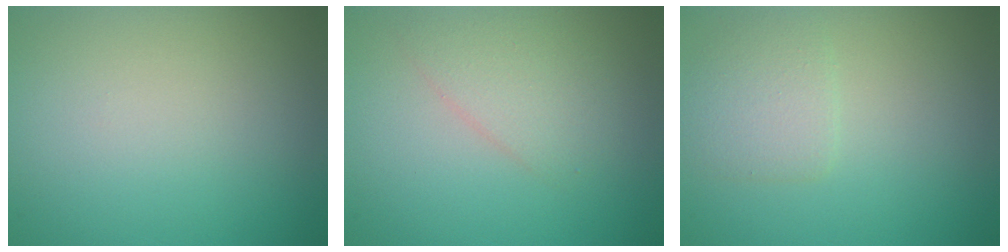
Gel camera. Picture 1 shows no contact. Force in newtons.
{"total": 2.3, "press": 2.3, "slide": 0.2}
{"total": 2.2, "press": 2.2, "slide": 0.1}